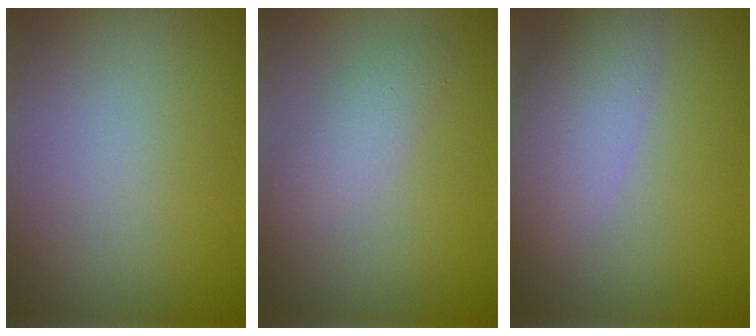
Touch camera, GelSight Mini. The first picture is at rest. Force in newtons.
{"total": 2.2, "press": 2.2, "slide": 0.2}
{"total": 4.8, "press": 4.8, "slide": 0.4}